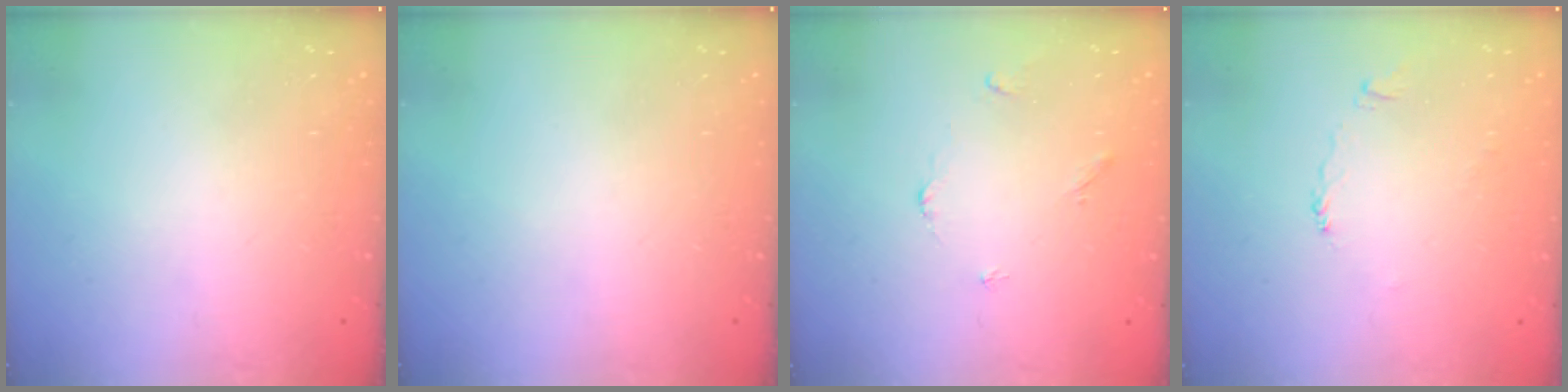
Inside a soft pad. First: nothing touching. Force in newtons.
{"total": 0.0}
{"total": 3.0, "press": 2.9, "slide": 0.5}
{"total": 2.2, "press": 2.2, "slide": 0.4}